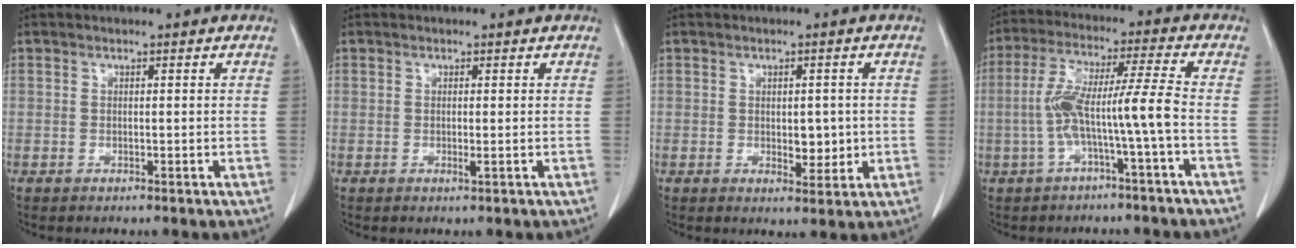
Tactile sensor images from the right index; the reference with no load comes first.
{"total": 0.7, "force": [0.0, 0.0, 0.7], "torque": [-0.015, -0.004, 0.001]}
{"total": 3.7, "force": [-0.1, 2.1, 3.1], "torque": [-0.036, -0.003, 0.006]}
{"total": 8.9, "force": [-2.3, -0.8, 8.5], "torque": [-0.173, 0.029, -0.039]}